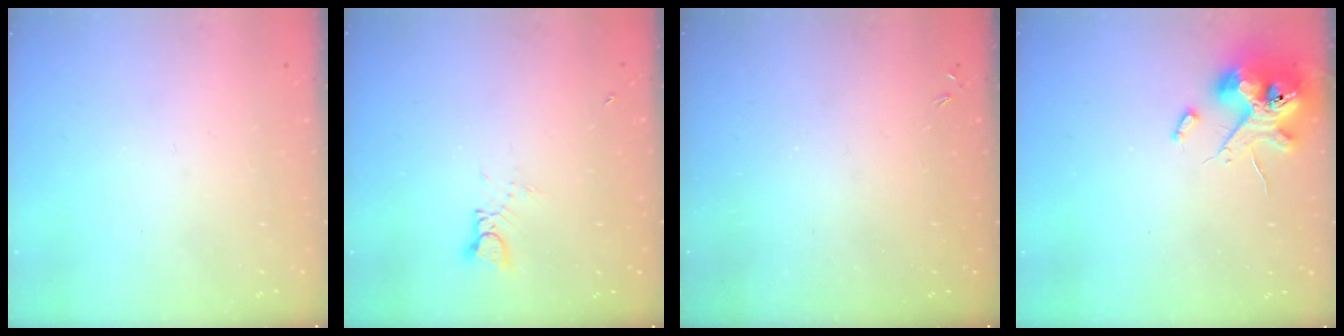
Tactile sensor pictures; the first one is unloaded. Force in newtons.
{"total": 2.7, "press": 2.7, "slide": 0.3}
{"total": 0.0}
{"total": 13.3, "press": 13.1, "slide": 2.1}